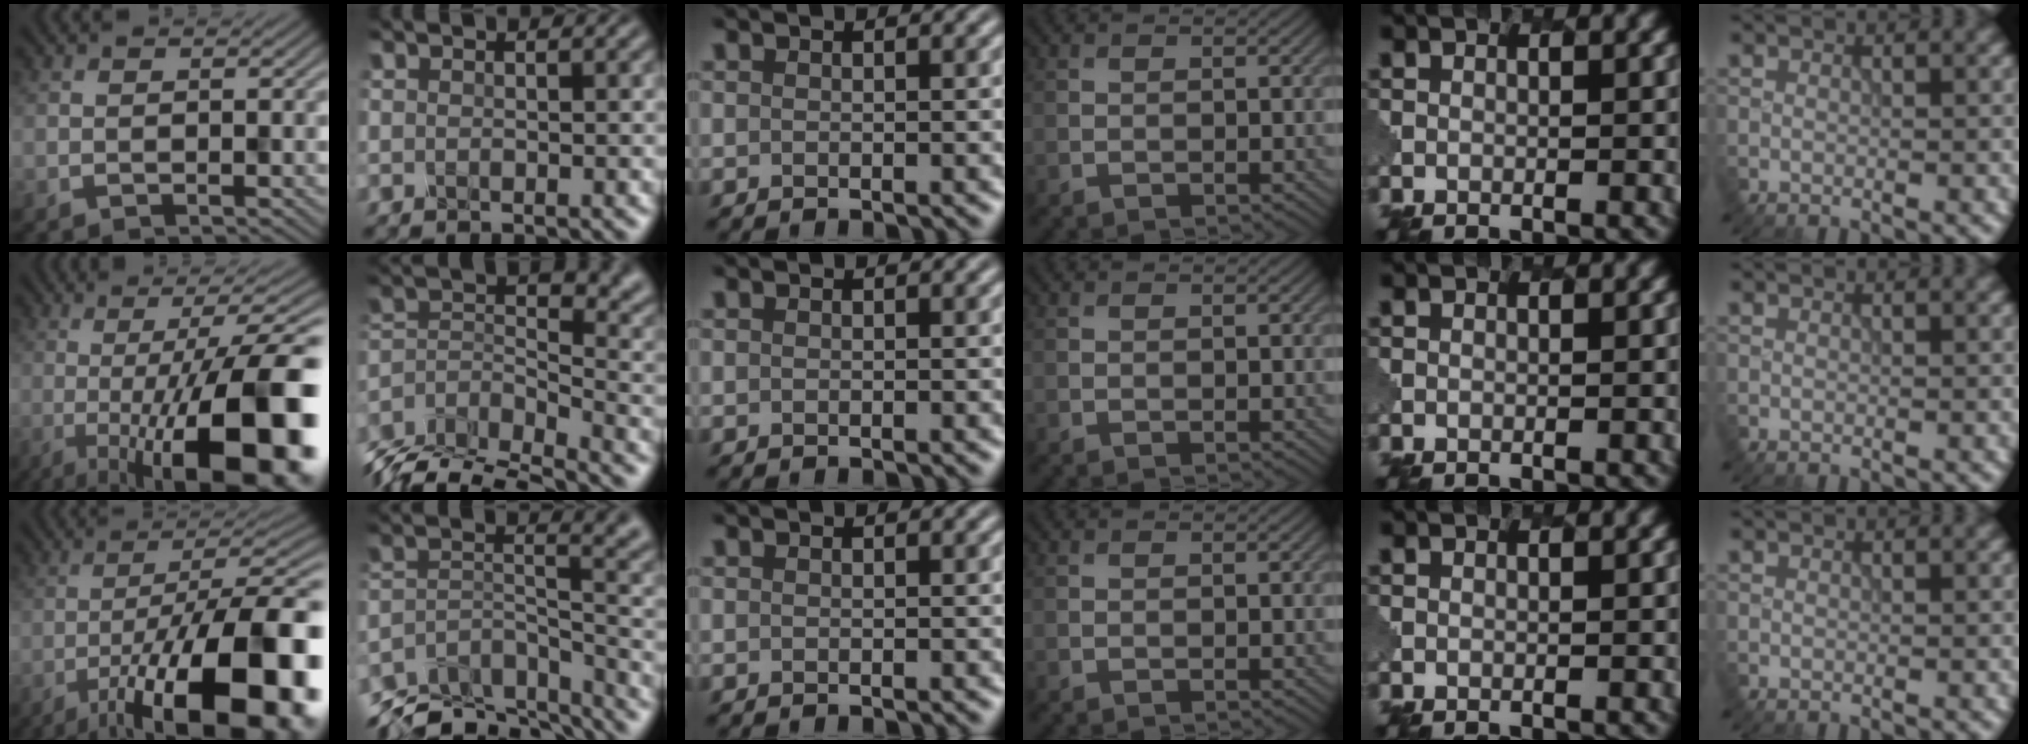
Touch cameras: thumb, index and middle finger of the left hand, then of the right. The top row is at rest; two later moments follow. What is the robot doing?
{"motion": "dispense", "object": "syringe"}